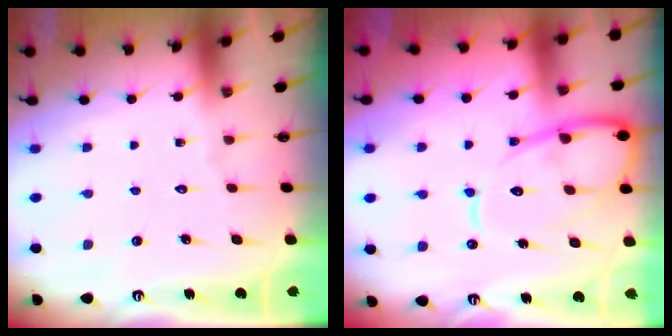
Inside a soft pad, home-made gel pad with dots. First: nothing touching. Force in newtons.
{"total": 14.2, "press": 14.1, "slide": 1.5}